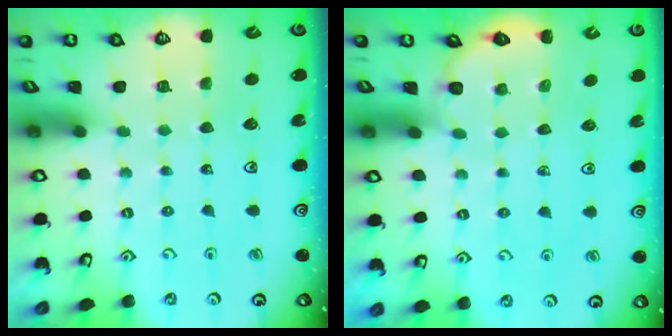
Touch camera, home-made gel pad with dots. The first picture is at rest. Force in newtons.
{"total": 2.9, "press": 2.8, "slide": 0.7}